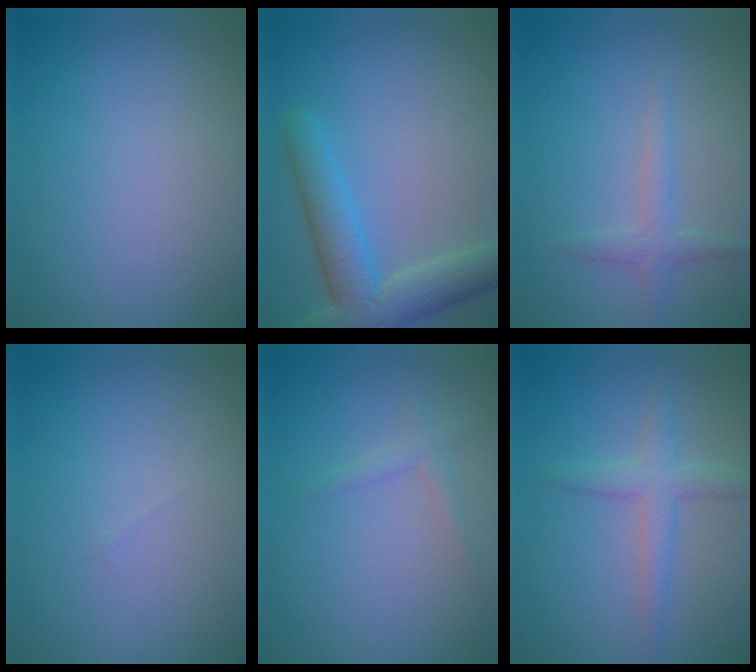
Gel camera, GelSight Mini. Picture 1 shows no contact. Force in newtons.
{"total": 5.9, "press": 5.9, "slide": 0.3}
{"total": 1.7, "press": 1.7, "slide": 0.1}
{"total": 0.0}
{"total": 1.2, "press": 1.1, "slide": 0.1}
{"total": 2.4, "press": 2.4, "slide": 0.1}